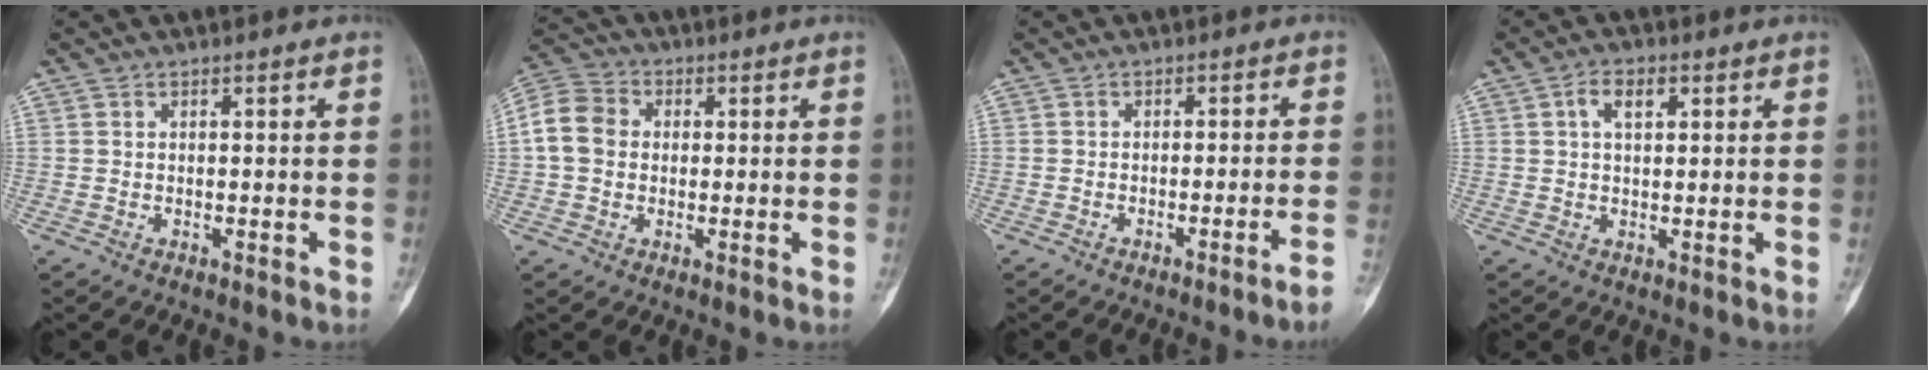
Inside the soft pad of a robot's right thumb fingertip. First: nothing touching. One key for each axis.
{"total": 8.0, "fx": 0.3, "fy": 6.6, "fz": 4.4, "tx": -0.081, "ty": 0.022, "tz": -0.005}
{"total": 4.2, "fx": -2.7, "fy": -1.1, "fz": 2.9, "tx": -0.053, "ty": 0.019, "tz": -0.035}
{"total": 4.0, "fx": 1.5, "fy": 2.2, "fz": 3.0, "tx": -0.048, "ty": 0.005, "tz": 0.024}